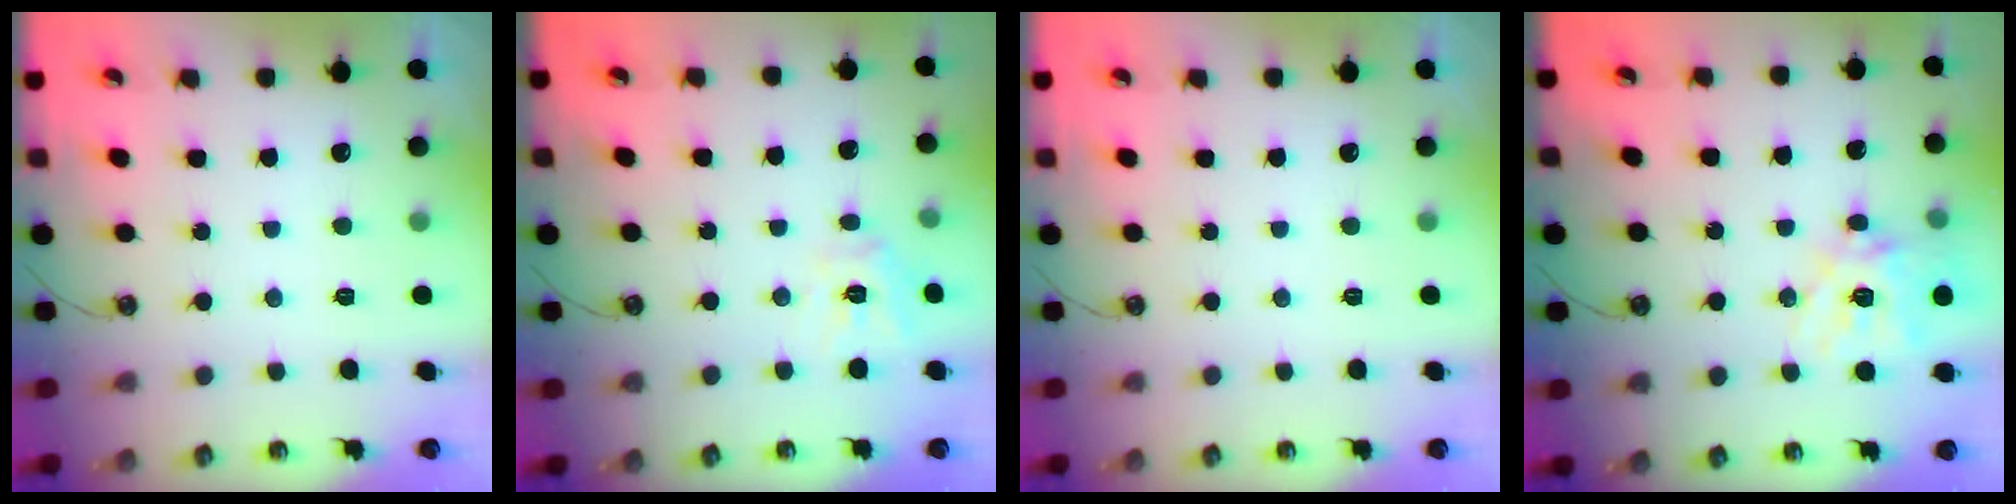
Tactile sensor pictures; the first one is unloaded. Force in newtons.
{"total": 10.1, "press": 10.0, "slide": 0.9}
{"total": 0.0}
{"total": 16.2, "press": 16.0, "slide": 2.4}